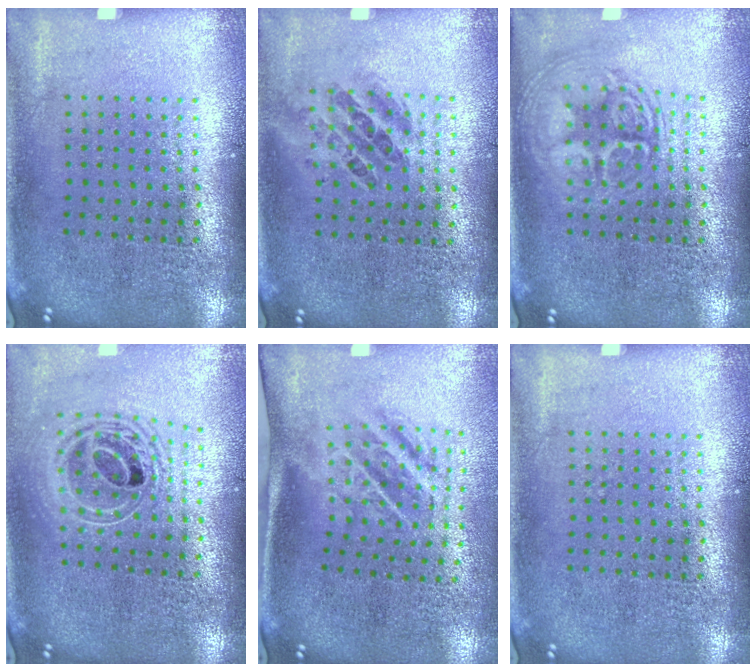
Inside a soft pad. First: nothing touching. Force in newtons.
{"total": 1.0, "press": 0.9, "slide": 0.5}
{"total": 2.9, "press": 2.8, "slide": 0.4}
{"total": 2.0, "press": 1.5, "slide": 1.3}
{"total": 1.8, "press": 1.2, "slide": 1.3}
{"total": 0.0}